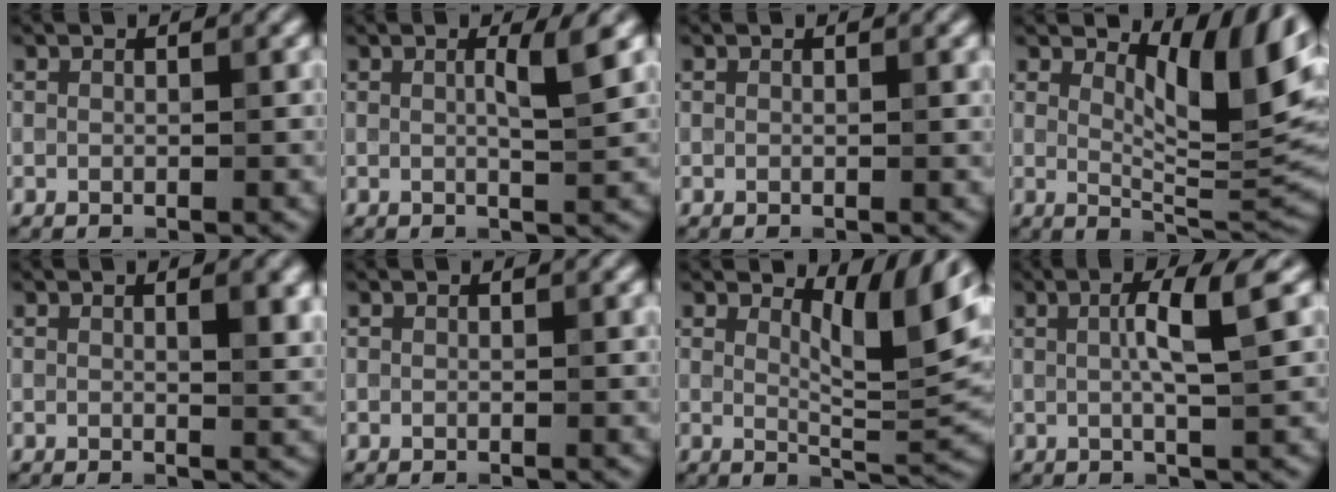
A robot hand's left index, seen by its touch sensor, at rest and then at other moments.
{"total": 2.6, "force": [0.6, 0.4, 2.5], "torque": [-0.037, -0.001, 0.003]}
{"total": 0.0}
{"total": 8.2, "force": [3.6, 3.0, 6.8], "torque": [-0.095, -0.010, 0.058]}
{"total": 2.8, "force": [0.8, 0.8, 2.5], "torque": [-0.027, 0.000, 0.011]}
{"total": 0.0}
{"total": 5.3, "force": [3.0, 1.3, 4.2], "torque": [-0.066, -0.008, 0.044]}
{"total": 4.2, "force": [0.8, 0.6, 4.1], "torque": [-0.065, 0.005, 0.008]}